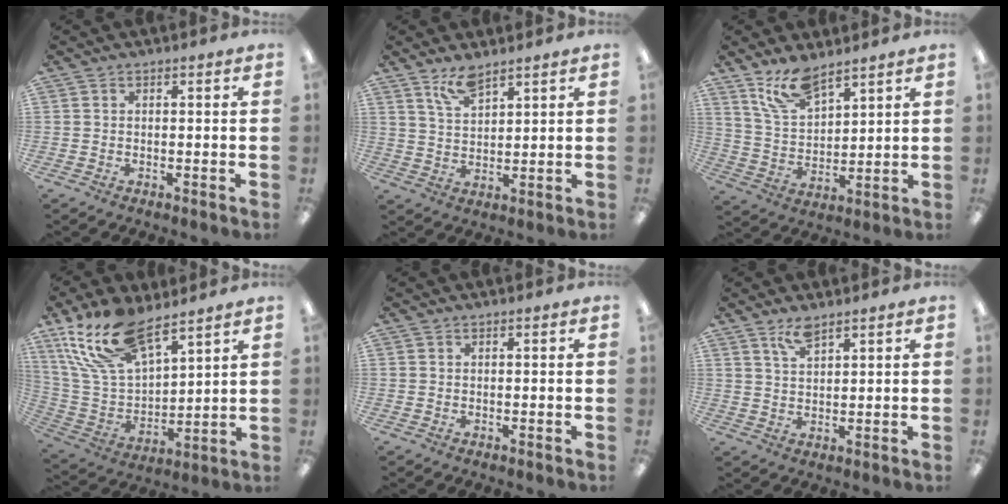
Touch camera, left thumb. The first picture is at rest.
{"total": 6.6, "force": [5.2, 2.3, 3.5], "torque": [-0.071, -0.020, 0.094]}
{"total": 10.7, "force": [8.3, 4.4, 5.2], "torque": [-0.106, -0.035, 0.154]}
{"total": 19.6, "force": [13.3, 8.7, 11.4], "torque": [-0.250, -0.057, 0.242]}
{"total": 0.0}
{"total": 4.7, "force": [3.6, 1.3, 2.7], "torque": [-0.062, -0.004, 0.066]}